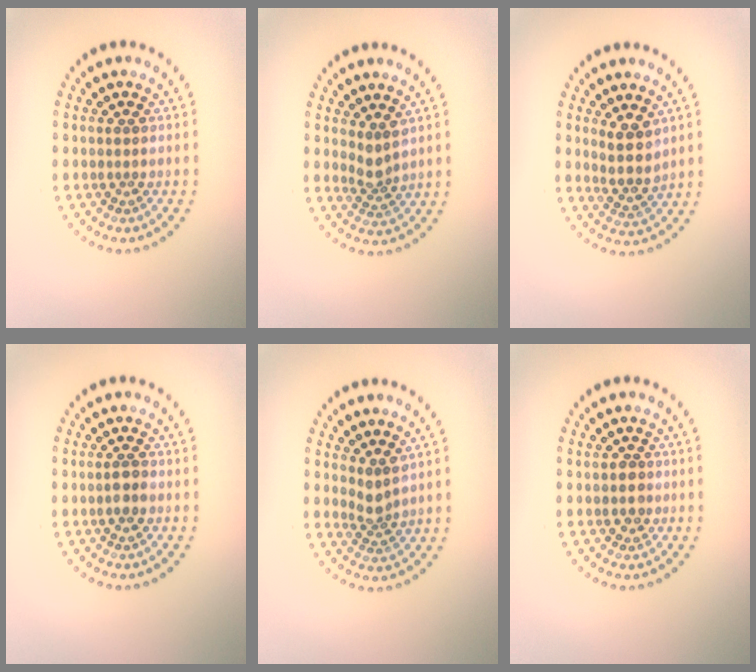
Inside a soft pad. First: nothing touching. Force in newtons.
{"total": 2.0, "press": 1.4, "slide": 1.4}
{"total": 2.8, "press": 2.5, "slide": 1.4}
{"total": 1.6, "press": 1.6, "slide": 0.3}
{"total": 1.9, "press": 1.4, "slide": 1.3}
{"total": 1.6, "press": 1.5, "slide": 0.7}